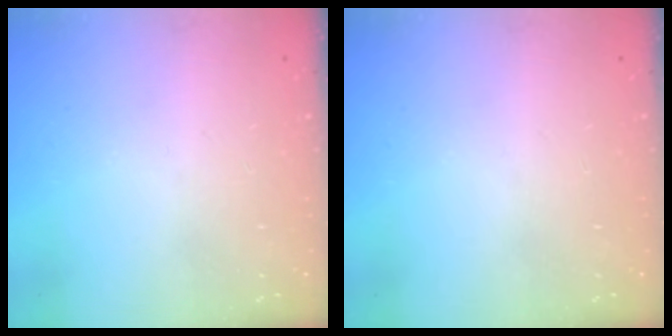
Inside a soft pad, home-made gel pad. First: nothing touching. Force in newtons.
{"total": 0.0}